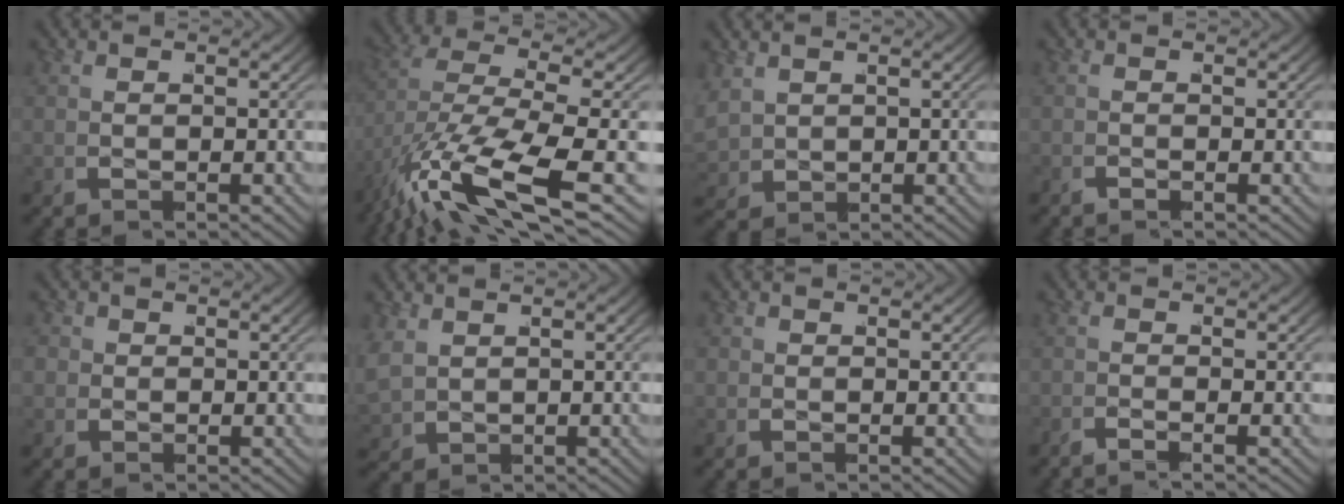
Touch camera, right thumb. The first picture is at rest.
{"total": 9.0, "force": [-2.2, 3.7, 7.8], "torque": [-0.180, -0.033, -0.022]}
{"total": 2.3, "force": [0.7, 1.9, 1.0], "torque": [-0.029, -0.010, 0.023]}
{"total": 0.7, "force": [-0.7, 0.1, 0.1], "torque": [-0.005, -0.004, -0.016]}
{"total": 2.2, "force": [0.1, 2.1, 0.8], "torque": [-0.021, -0.009, 0.003]}
{"total": 2.1, "force": [0.8, 1.7, 0.9], "torque": [-0.026, -0.006, 0.025]}
{"total": 0.8, "force": [0.0, 0.7, 0.1], "torque": [-0.002, -0.005, 0.001]}
{"total": 1.3, "force": [-1.3, -0.1, 0.2], "torque": [-0.009, -0.001, -0.033]}